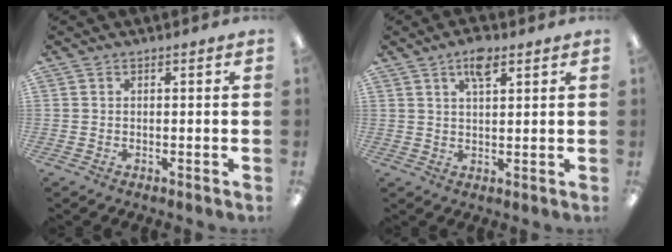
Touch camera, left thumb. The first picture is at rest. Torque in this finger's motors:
{"motor_torque": [-0.12, -0.06, -0.27, 0.10, 0.03]}